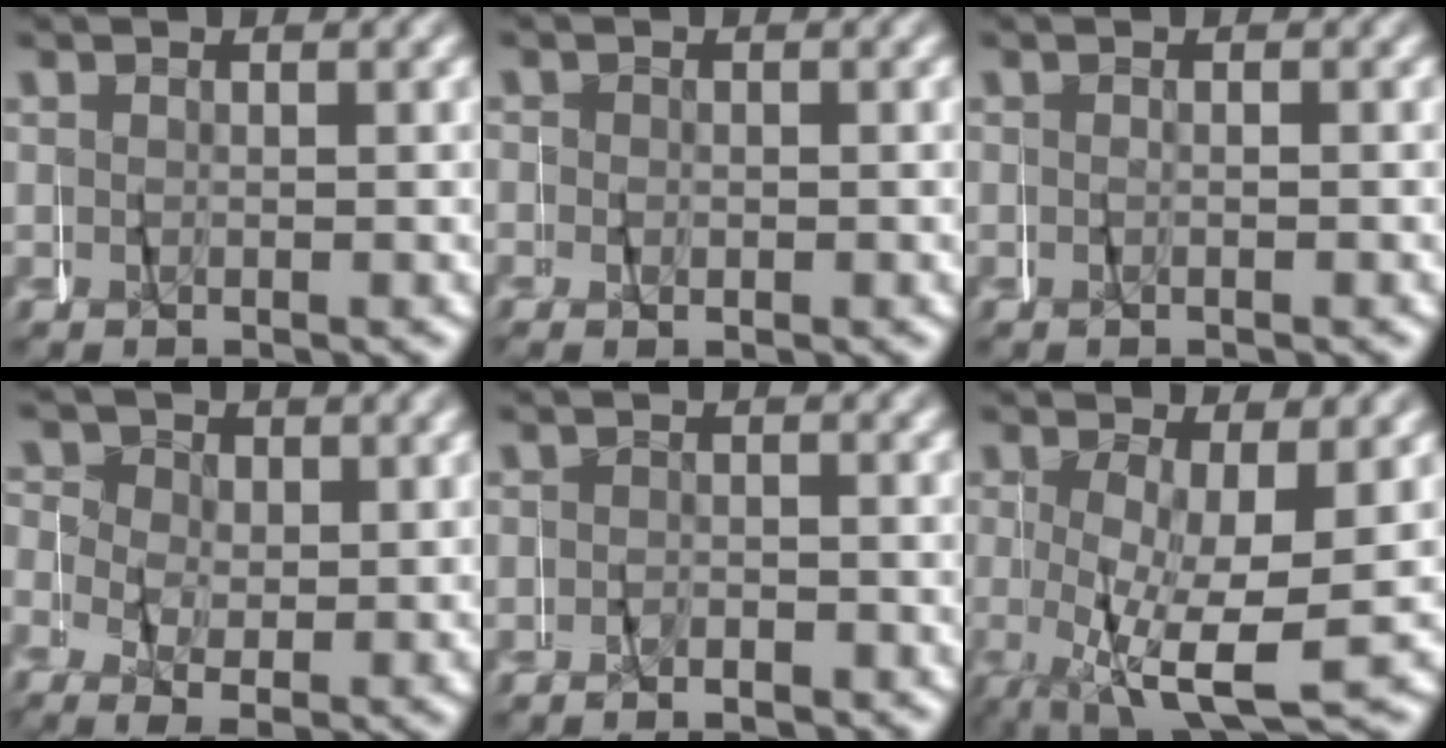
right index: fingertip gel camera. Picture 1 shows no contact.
{"total": 0.8, "force": [-0.1, 0.6, 0.5], "torque": [-0.006, 0.001, -0.003]}
{"total": 0.7, "force": [-0.7, -0.1, 0.1], "torque": [-0.011, 0.000, -0.013]}
{"total": 4.7, "force": [0.6, 3.4, 3.2], "torque": [-0.042, 0.002, 0.004]}
{"total": 1.3, "force": [-1.0, 0.7, 0.5], "torque": [-0.016, -0.002, -0.021]}
{"total": 8.0, "force": [-1.2, 2.7, 7.4], "torque": [-0.134, -0.029, -0.002]}